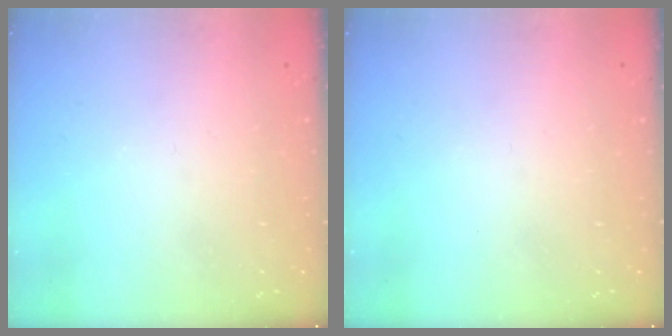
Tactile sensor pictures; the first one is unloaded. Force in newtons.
{"total": 0.0}